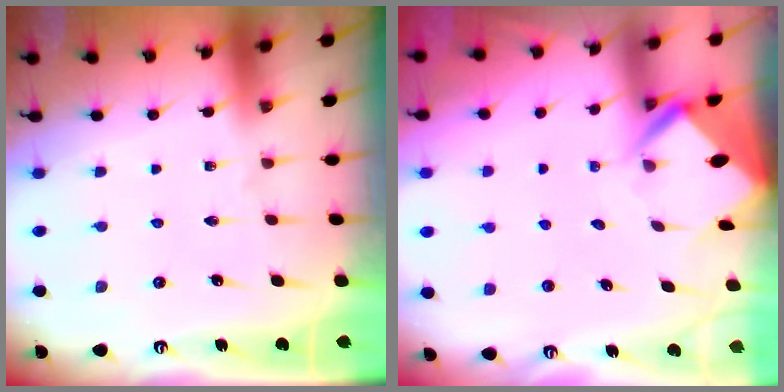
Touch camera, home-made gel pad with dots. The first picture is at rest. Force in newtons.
{"total": 5.0, "press": 4.9, "slide": 0.3}